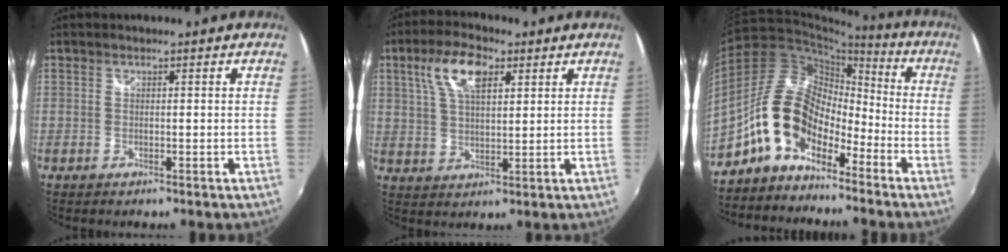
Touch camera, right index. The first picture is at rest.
{"total": 9.3, "force": [4.2, 4.1, 7.2], "torque": [-0.139, 0.019, 0.078]}
{"total": 12.7, "force": [-8.1, 6.9, 6.9], "torque": [-0.123, 0.027, -0.158]}